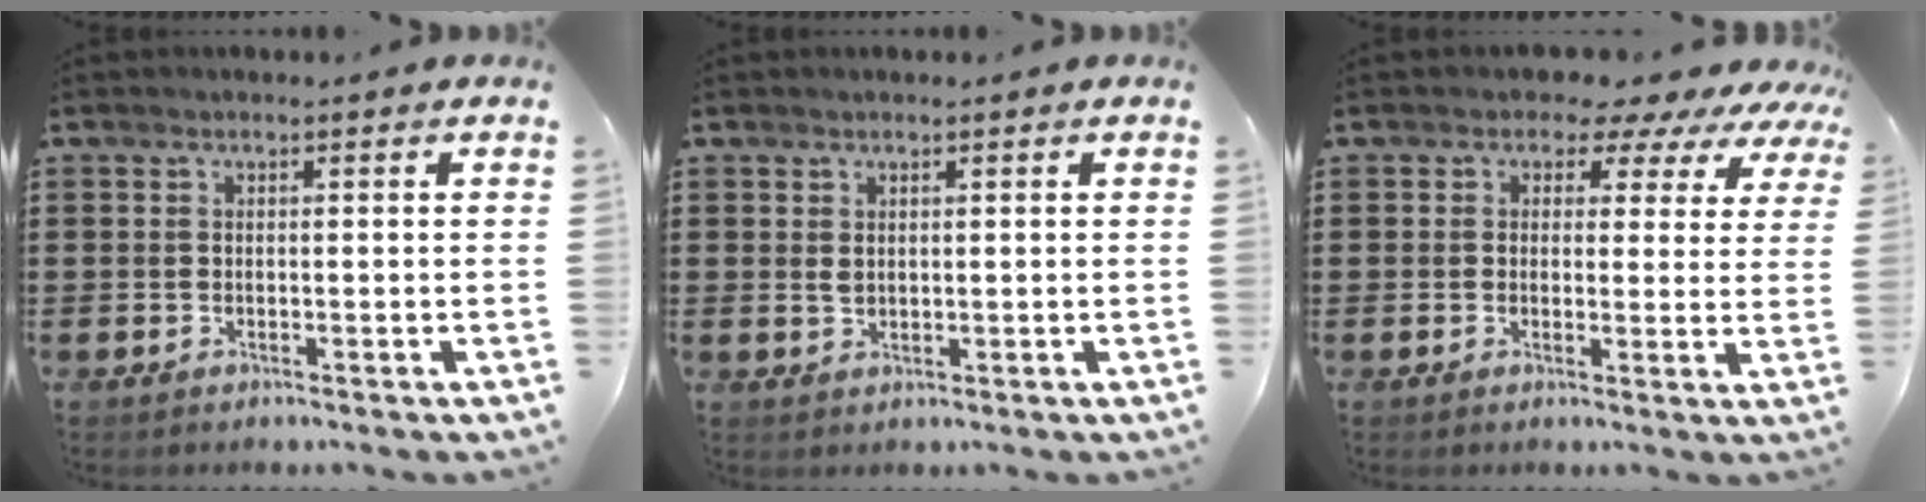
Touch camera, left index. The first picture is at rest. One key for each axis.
{"total": 1.5, "fx": 0.8, "fy": 0.9, "fz": 0.9, "tx": -0.021, "ty": 0.003, "tz": 0.014}
{"total": 4.1, "fx": 3.2, "fy": 2.4, "fz": 1.0, "tx": -0.025, "ty": -0.016, "tz": 0.051}